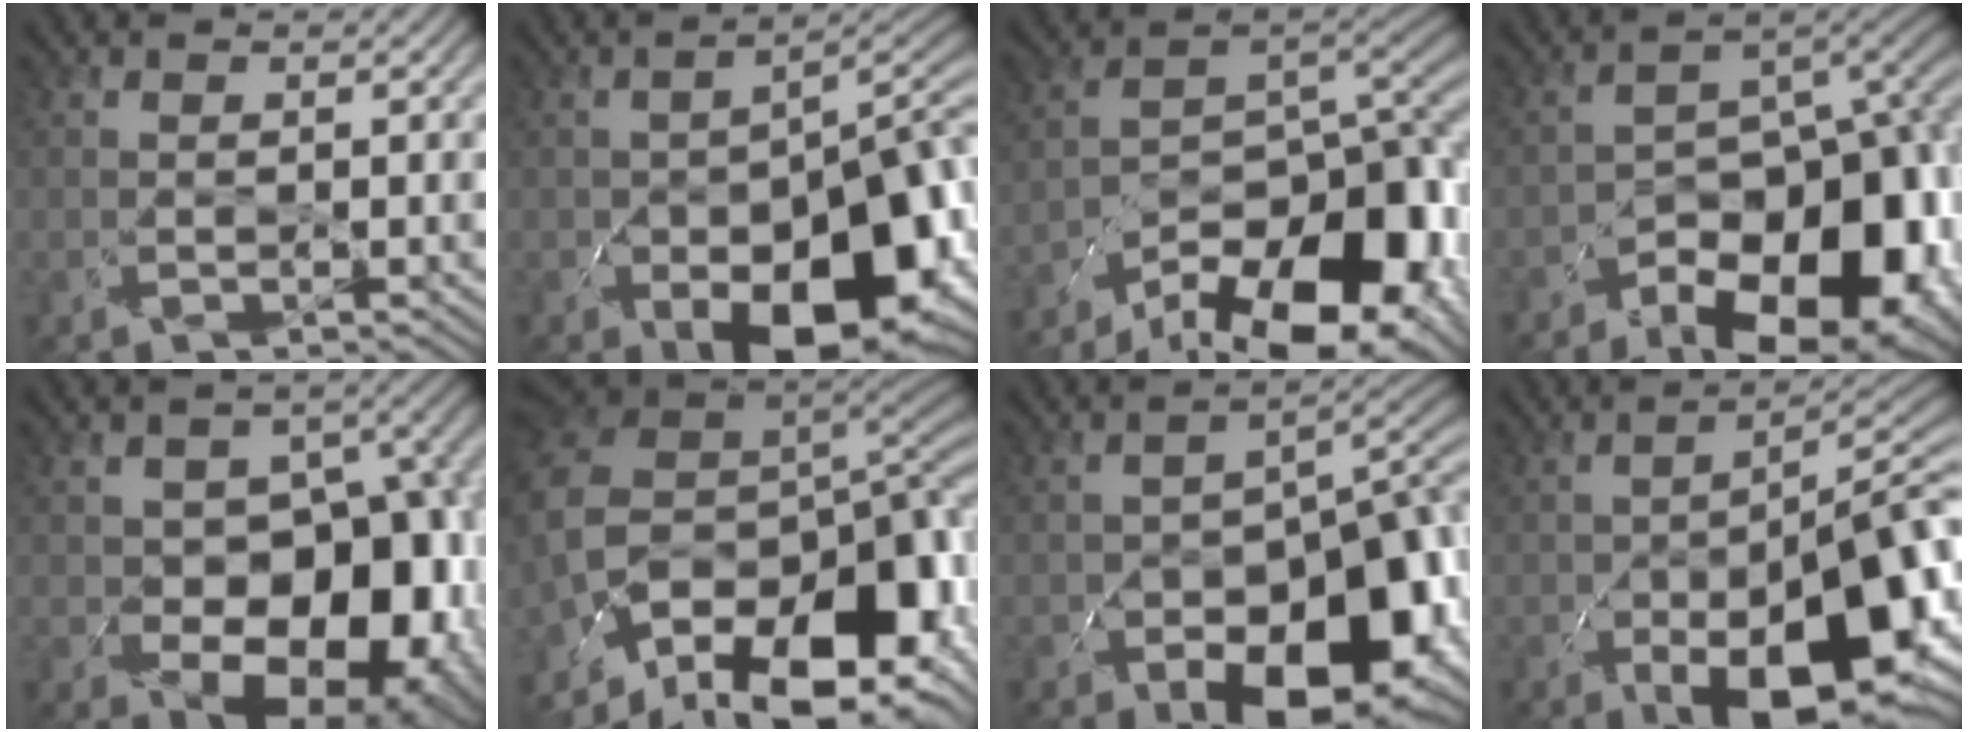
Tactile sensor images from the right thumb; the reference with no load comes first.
{"total": 16.9, "force": [-7.4, 8.7, 12.4], "torque": [-0.156, -0.034, -0.093]}
{"total": 17.8, "force": [-11.5, 8.7, 10.3], "torque": [-0.174, -0.036, -0.165]}
{"total": 16.0, "force": [-9.5, 8.1, 9.9], "torque": [-0.121, -0.011, -0.135]}
{"total": 17.5, "force": [-6.3, 12.2, 10.9], "torque": [-0.103, -0.022, -0.056]}
{"total": 17.8, "force": [-7.4, 11.4, 11.6], "torque": [-0.214, -0.017, -0.092]}
{"total": 17.2, "force": [-9.1, 9.1, 11.5], "torque": [-0.137, -0.020, -0.118]}
{"total": 15.9, "force": [-7.3, 6.6, 12.5], "torque": [-0.169, -0.018, -0.106]}